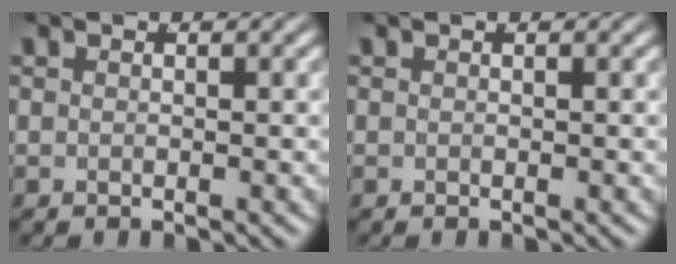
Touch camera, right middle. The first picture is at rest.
{"total": 0.0}